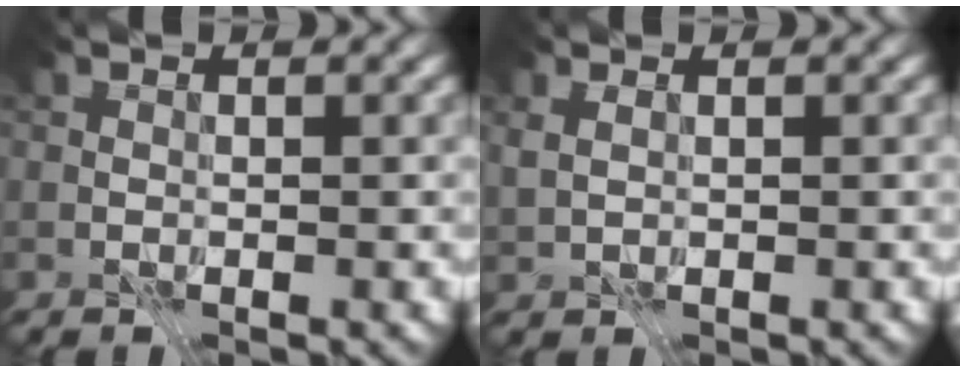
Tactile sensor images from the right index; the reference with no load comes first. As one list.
[{"total": 1.0, "force": [0.5, 0.5, 0.7], "torque": [-0.018, 0.002, 0.013]}]